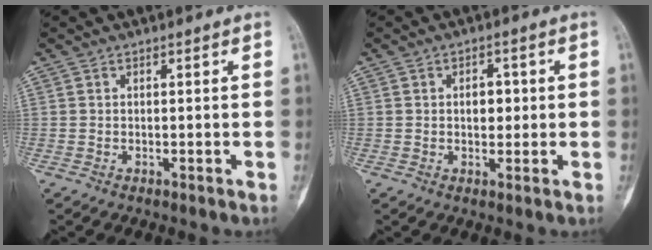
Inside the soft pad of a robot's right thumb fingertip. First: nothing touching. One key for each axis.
{"total": 3.3, "fx": 0.2, "fy": 2.1, "fz": 2.5, "tx": -0.017, "ty": 0.003, "tz": 0.000}